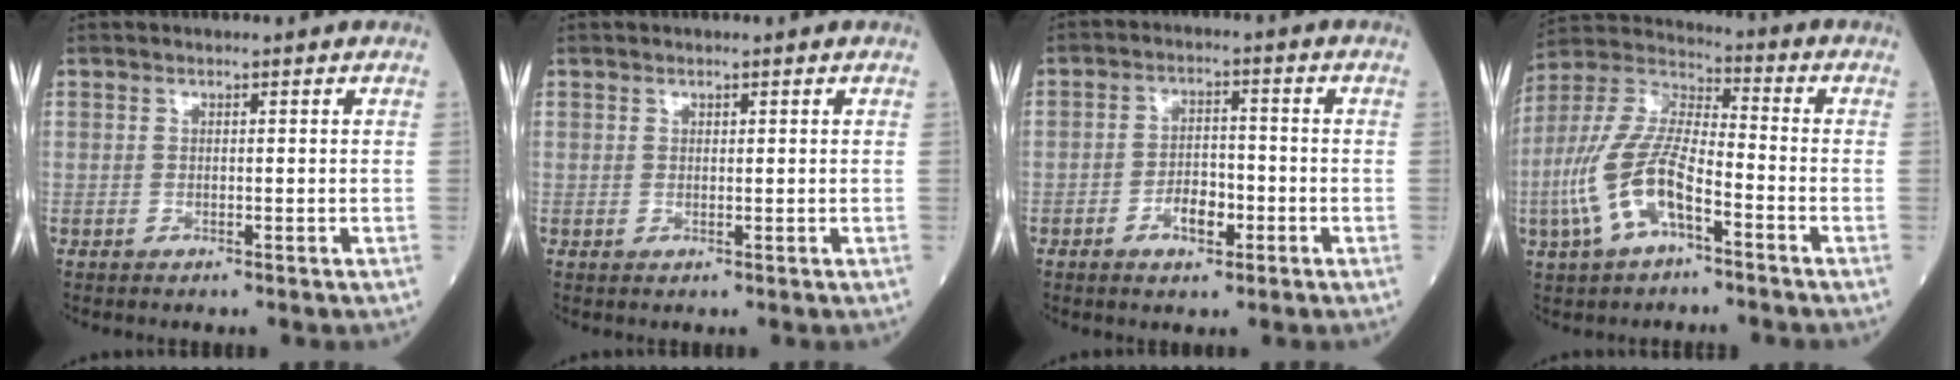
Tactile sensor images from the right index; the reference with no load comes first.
{"total": 0.0}
{"total": 4.6, "force": [-2.2, 2.2, 3.4], "torque": [-0.060, 0.006, -0.036]}
{"total": 12.8, "force": [-5.0, 4.4, 10.9], "torque": [-0.250, 0.008, -0.098]}